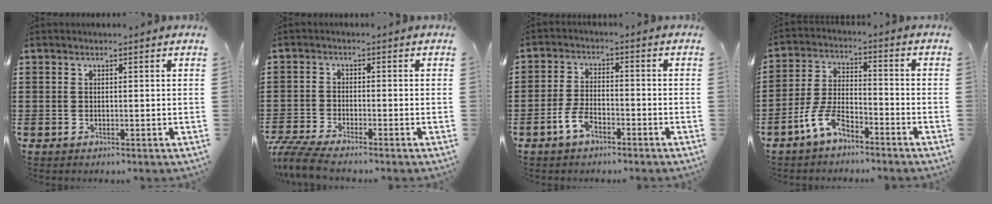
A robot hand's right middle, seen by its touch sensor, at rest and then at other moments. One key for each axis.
{"total": 4.4, "fx": -4.1, "fy": 0.2, "fz": 1.6, "tx": -0.056, "ty": -0.017, "tz": -0.086}
{"total": 5.3, "fx": -3.7, "fy": 1.9, "fz": 3.4, "tx": -0.083, "ty": 0.002, "tz": -0.074}
{"total": 7.0, "fx": -5.0, "fy": 2.3, "fz": 4.3, "tx": -0.102, "ty": -0.001, "tz": -0.097}